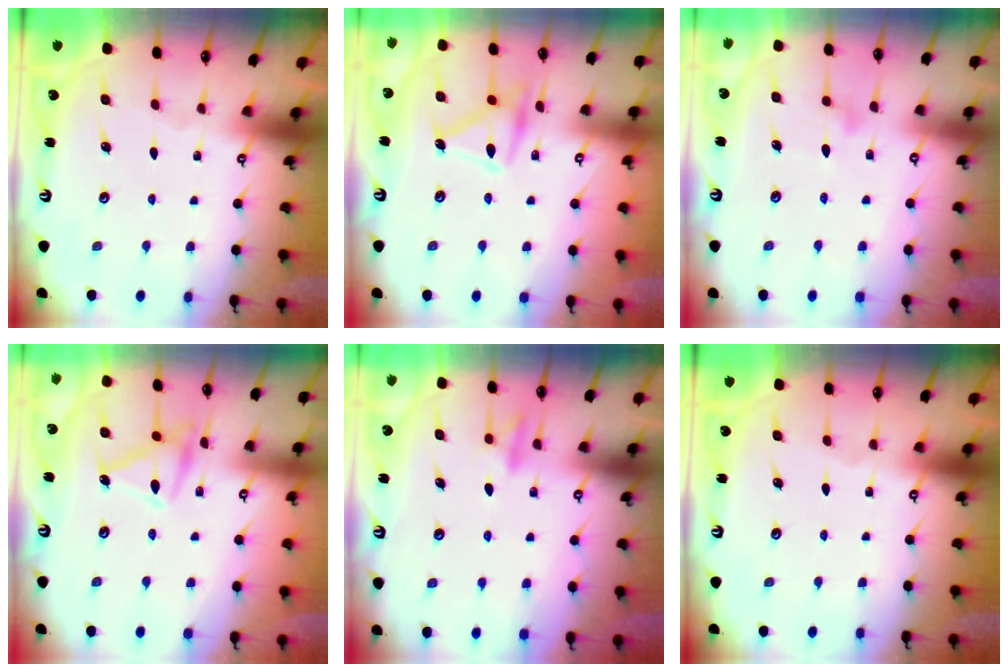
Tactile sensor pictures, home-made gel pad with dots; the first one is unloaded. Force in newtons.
{"total": 14.3, "press": 14.3, "slide": 0.2}
{"total": 9.8, "press": 9.8, "slide": 0.6}
{"total": 12.9, "press": 12.9, "slide": 0.3}
{"total": 9.0, "press": 8.9, "slide": 1.2}
{"total": 0.0}